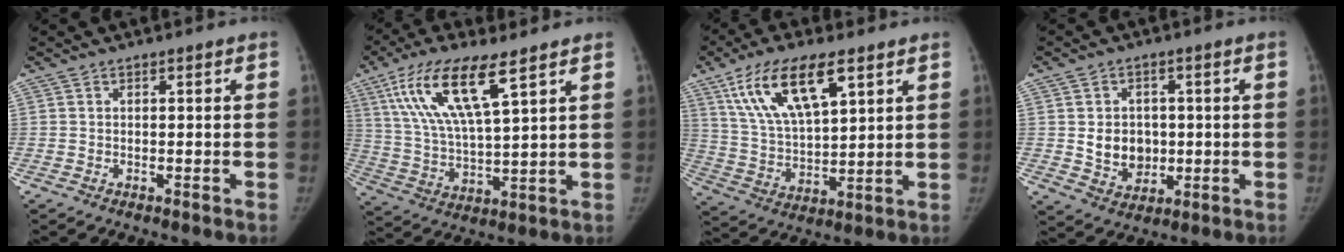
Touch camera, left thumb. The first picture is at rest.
{"total": 15.7, "force": [8.0, 4.2, 12.8], "torque": [-0.254, -0.023, 0.158]}
{"total": 16.4, "force": [8.5, 6.4, 12.4], "torque": [-0.214, -0.023, 0.165]}
{"total": 7.8, "force": [0.1, 6.5, 4.4], "torque": [-0.035, -0.003, 0.013]}